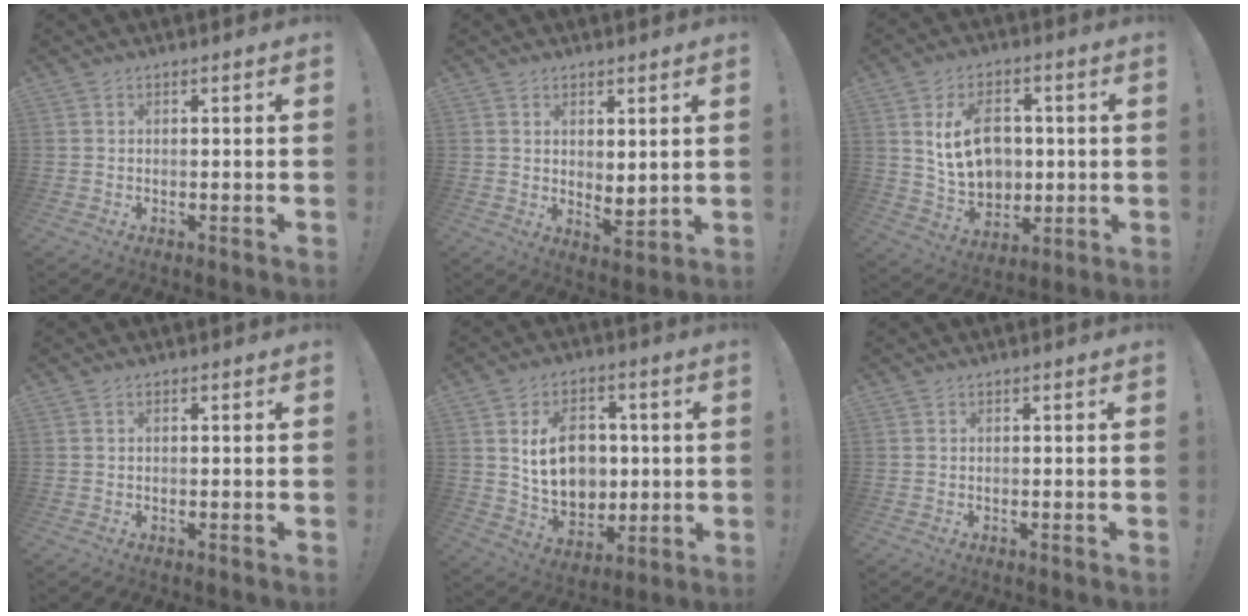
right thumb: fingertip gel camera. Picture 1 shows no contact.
{"total": 3.7, "force": [2.2, 2.2, 2.1], "torque": [-0.015, -0.027, 0.040]}
{"total": 14.4, "force": [2.3, 11.1, 8.9], "torque": [-0.133, -0.005, 0.049]}
{"total": 0.0}
{"total": 15.3, "force": [2.1, 12.1, 9.0], "torque": [-0.145, -0.012, 0.047]}
{"total": 0.0}